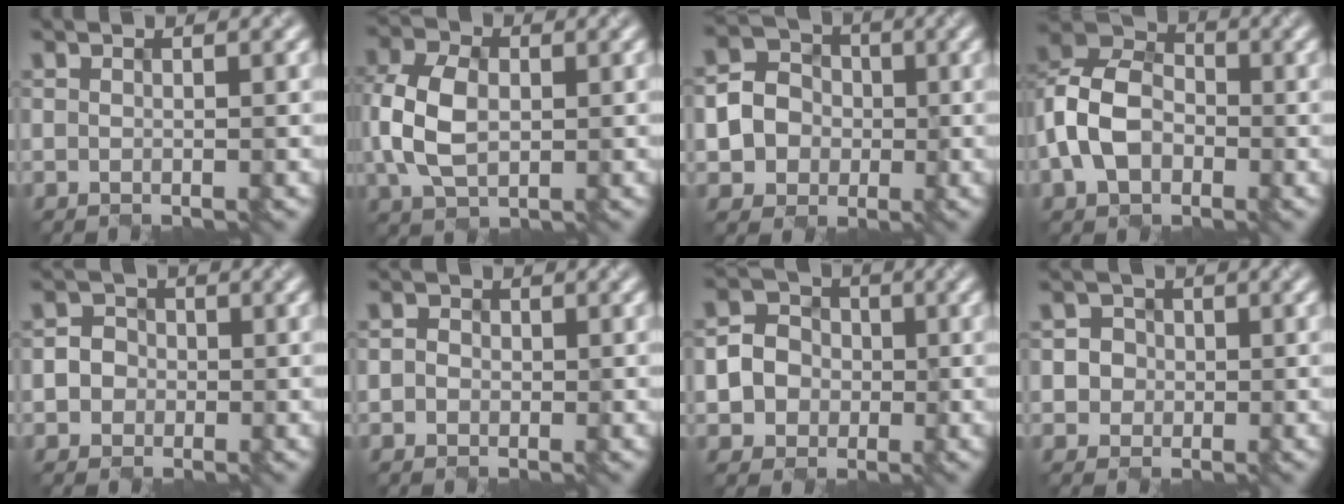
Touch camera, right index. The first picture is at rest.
{"total": 5.6, "force": [-0.5, 4.0, 3.9], "torque": [-0.096, 0.003, -0.007]}
{"total": 5.0, "force": [-1.2, 4.7, 1.3], "torque": [-0.013, 0.006, -0.034]}
{"total": 7.0, "force": [-1.9, 5.2, 4.3], "torque": [-0.092, 0.012, -0.048]}
{"total": 2.3, "force": [-0.7, 2.1, 0.4], "torque": [-0.003, 0.000, -0.014]}
{"total": 1.8, "force": [-0.2, 1.8, 0.3], "torque": [-0.008, 0.003, -0.006]}
{"total": 4.2, "force": [-1.0, 3.9, 1.0], "torque": [-0.007, 0.004, -0.031]}
{"total": 2.6, "force": [0.0, 2.5, 0.5], "torque": [-0.007, 0.004, -0.002]}